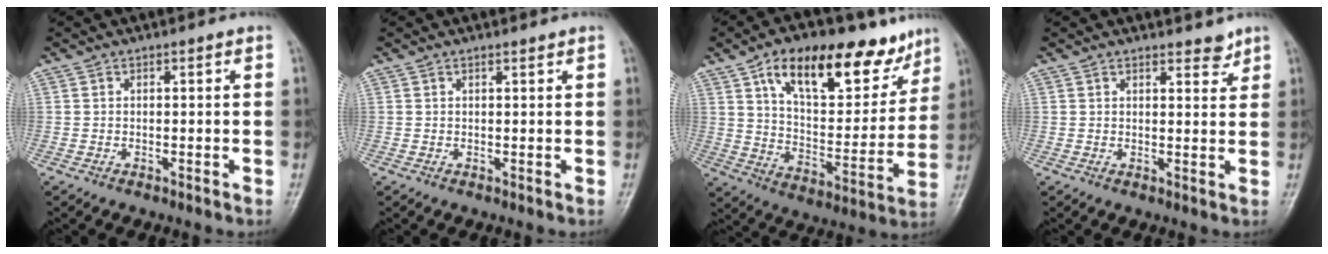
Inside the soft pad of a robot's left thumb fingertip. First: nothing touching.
{"total": 0.6, "force": [0.6, 0.1, 0.3], "torque": [-0.007, -0.004, 0.009]}
{"total": 23.2, "force": [13.7, 10.8, 15.4], "torque": [-0.185, -0.039, 0.223]}
{"total": 3.0, "force": [2.5, 1.2, 1.2], "torque": [-0.001, -0.017, 0.033]}